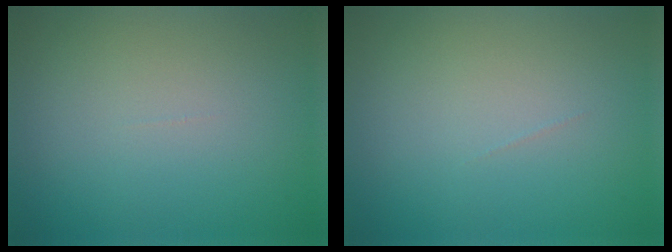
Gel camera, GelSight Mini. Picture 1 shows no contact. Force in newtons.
{"total": 0.0}